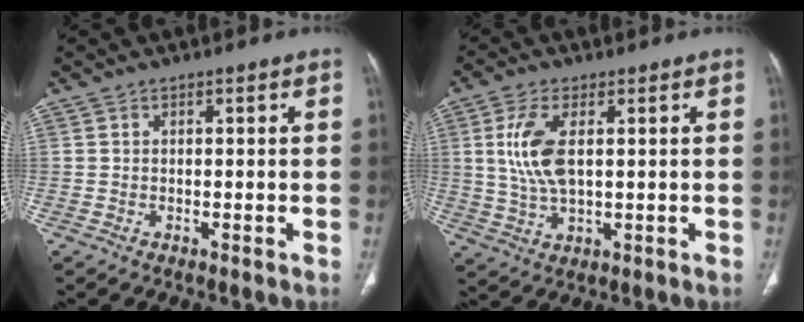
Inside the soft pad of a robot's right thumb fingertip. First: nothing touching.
{"total": 8.9, "force": [1.8, 4.2, 7.7], "torque": [-0.171, -0.006, 0.040]}